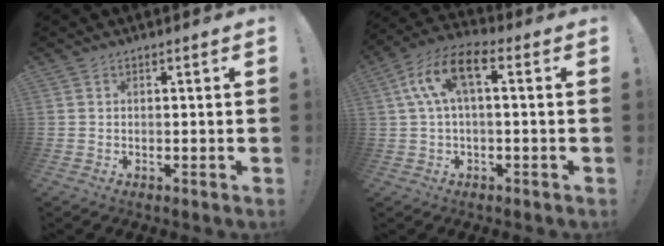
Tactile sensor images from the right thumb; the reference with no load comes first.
{"total": 11.0, "force": [2.3, 4.7, 9.7], "torque": [-0.194, 0.002, 0.043]}